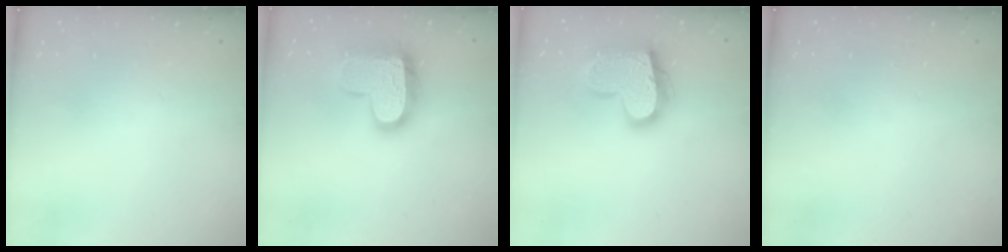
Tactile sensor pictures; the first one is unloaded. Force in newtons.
{"total": 17.1, "press": 17.0, "slide": 1.1}
{"total": 19.0, "press": 18.9, "slide": 1.6}
{"total": 0.5, "press": 0.5, "slide": 0.1}